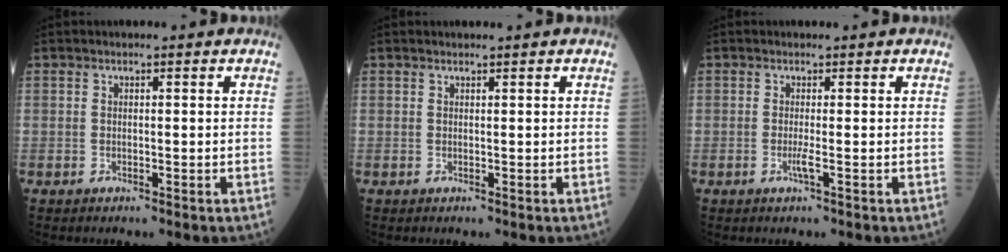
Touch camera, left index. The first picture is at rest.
{"total": 1.3, "force": [1.2, 0.0, 0.4], "torque": [-0.006, 0.009, 0.020]}
{"total": 1.2, "force": [-0.1, -0.2, 1.1], "torque": [-0.026, -0.003, -0.003]}